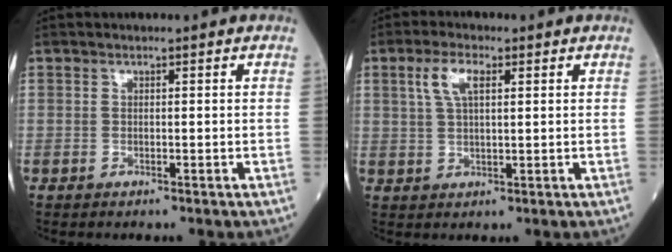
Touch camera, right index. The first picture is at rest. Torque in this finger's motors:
{"motor_torque": [0.13, 0.07, 0.12, 0.08]}